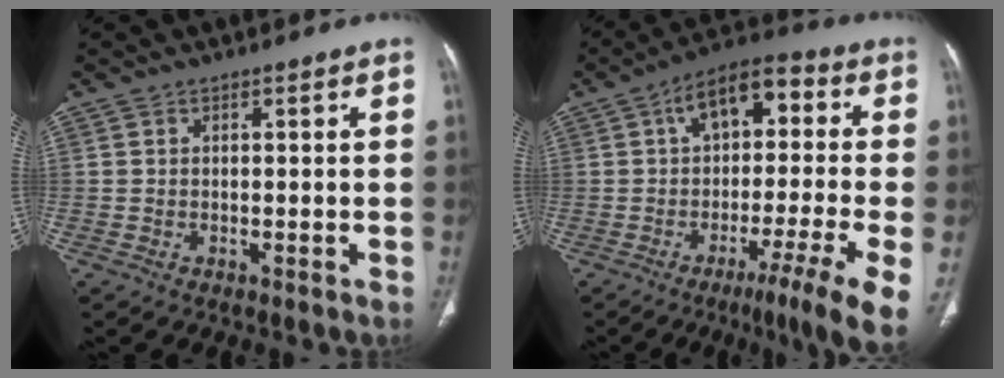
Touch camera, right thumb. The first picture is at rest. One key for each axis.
{"total": 17.8, "fx": -2.6, "fy": 4.4, "fz": 17.0, "tx": -0.251, "ty": 0.032, "tz": -0.049}